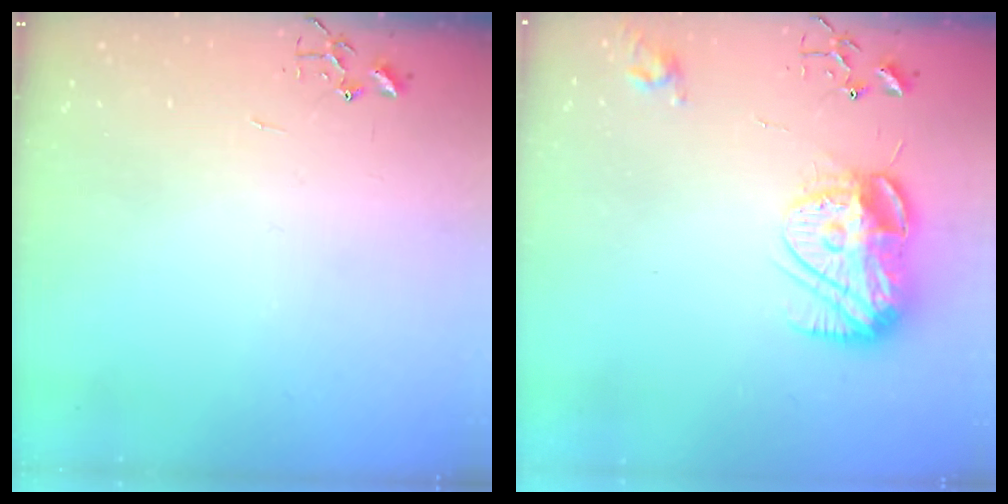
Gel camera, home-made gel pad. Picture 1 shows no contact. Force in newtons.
{"total": 14.6, "press": 14.6, "slide": 1.5}